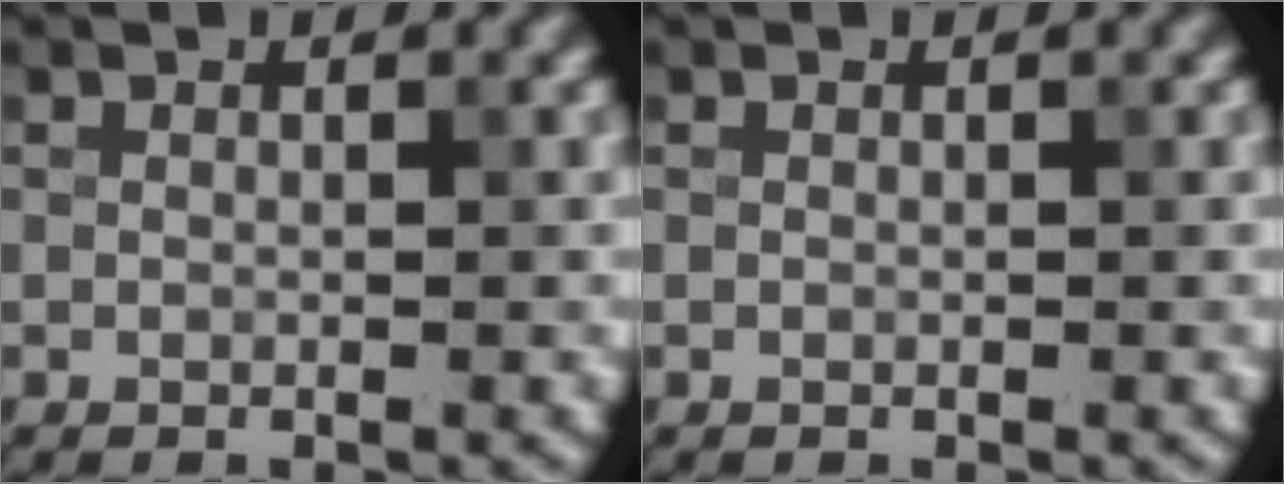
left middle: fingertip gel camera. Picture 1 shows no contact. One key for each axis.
{"total": 0.0}